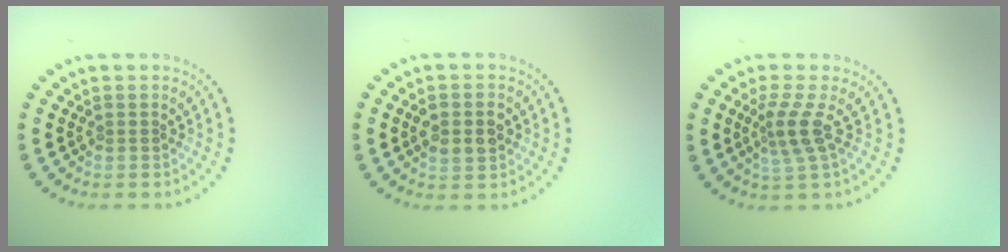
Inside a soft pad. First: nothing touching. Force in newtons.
{"total": 3.0, "press": 3.0, "slide": 0.1}
{"total": 2.6, "press": 1.8, "slide": 1.9}